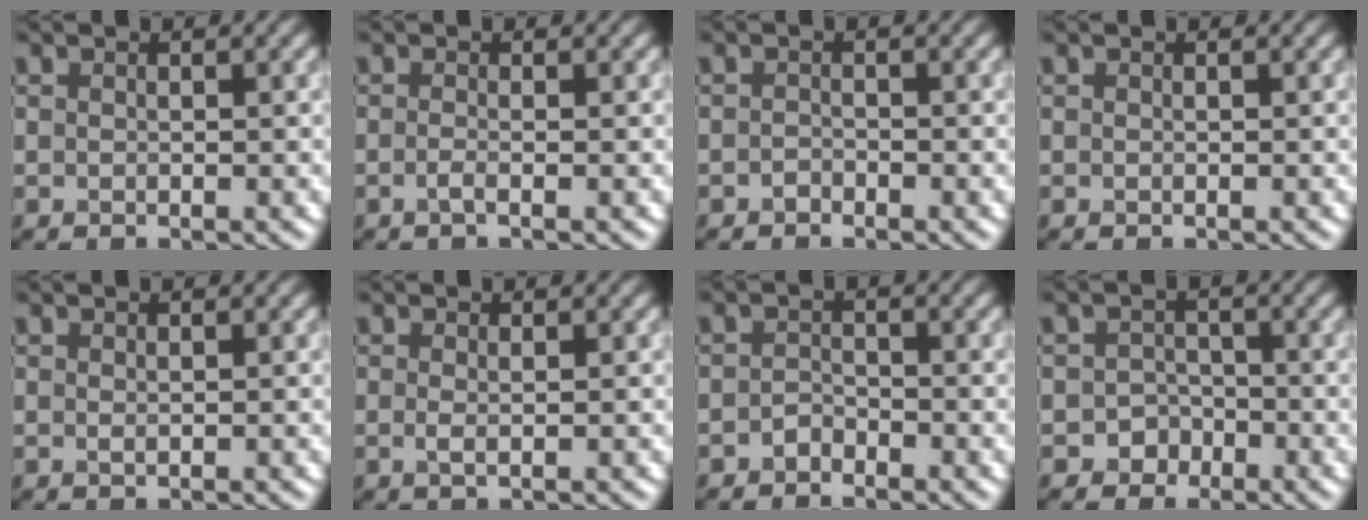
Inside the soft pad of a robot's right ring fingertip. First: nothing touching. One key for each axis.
{"total": 0.9, "fx": -0.5, "fy": -0.1, "fz": 0.7, "tx": -0.021, "ty": -0.003, "tz": -0.010}
{"total": 0.7, "fx": -0.7, "fy": 0.3, "fz": 0.1, "tx": -0.002, "ty": 0.000, "tz": -0.011}
{"total": 0.0}
{"total": 0.0}
{"total": 0.8, "fx": 0.0, "fy": 0.1, "fz": 0.8, "tx": -0.020, "ty": -0.001, "tz": 0.000}
{"total": 1.1, "fx": -1.0, "fy": 0.5, "fz": 0.2, "tx": -0.006, "ty": 0.006, "tz": -0.019}
{"total": 2.1, "fx": -1.3, "fy": 1.7, "fz": 0.1, "tx": 0.017, "ty": 0.011, "tz": -0.028}